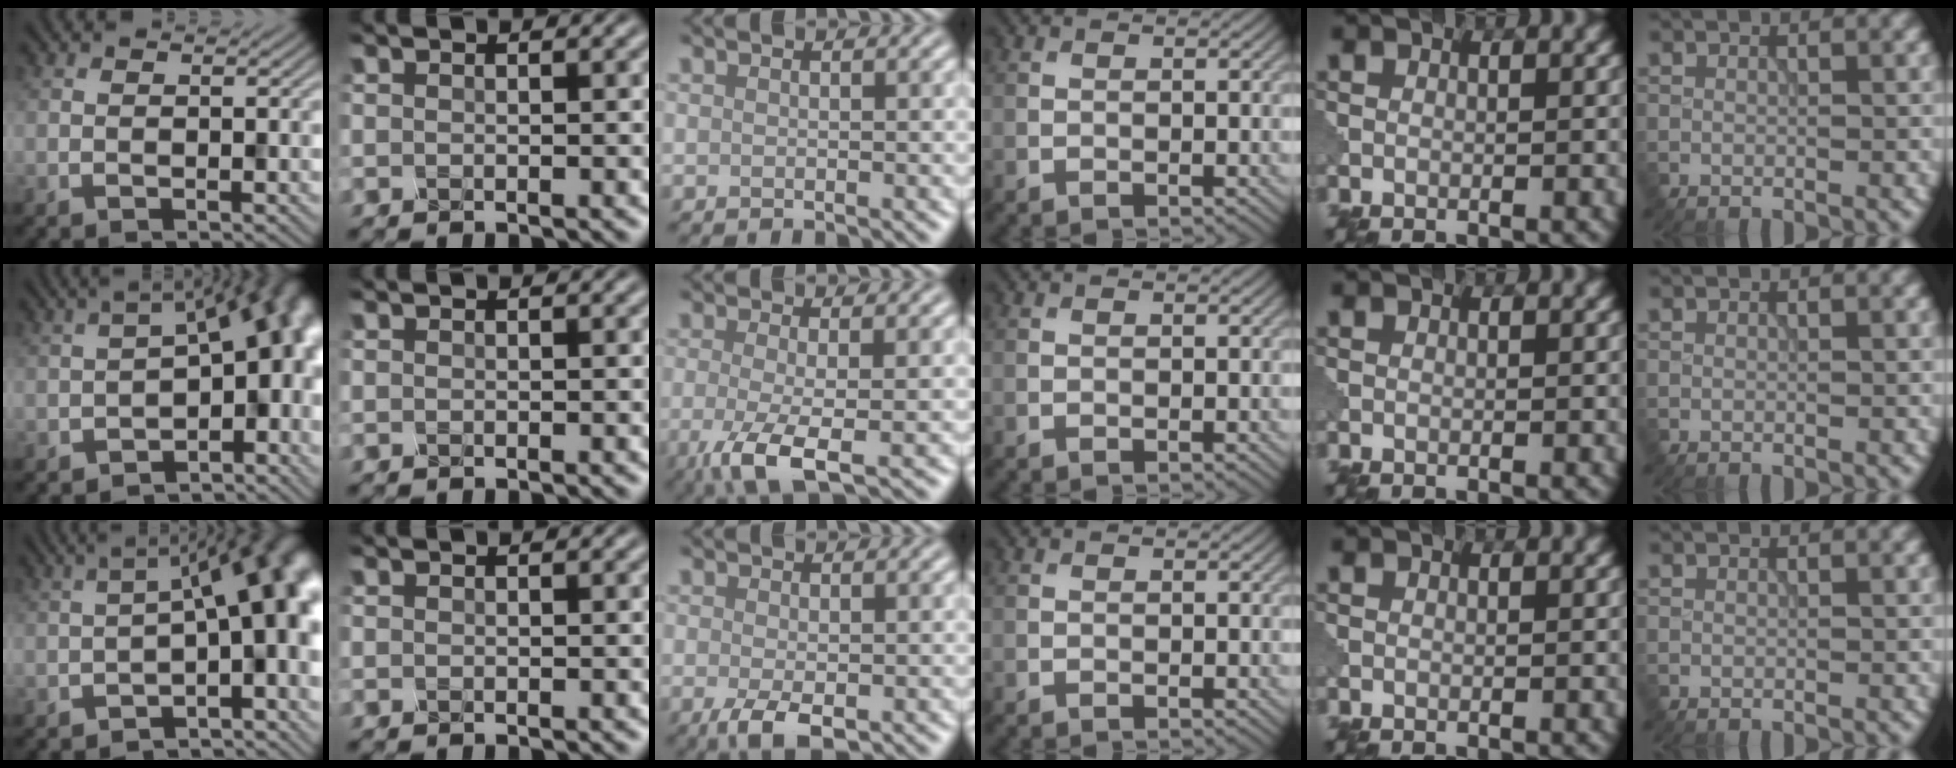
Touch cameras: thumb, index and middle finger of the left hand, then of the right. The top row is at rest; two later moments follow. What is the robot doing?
{"motion": "shake", "object": "medicine bottle"}